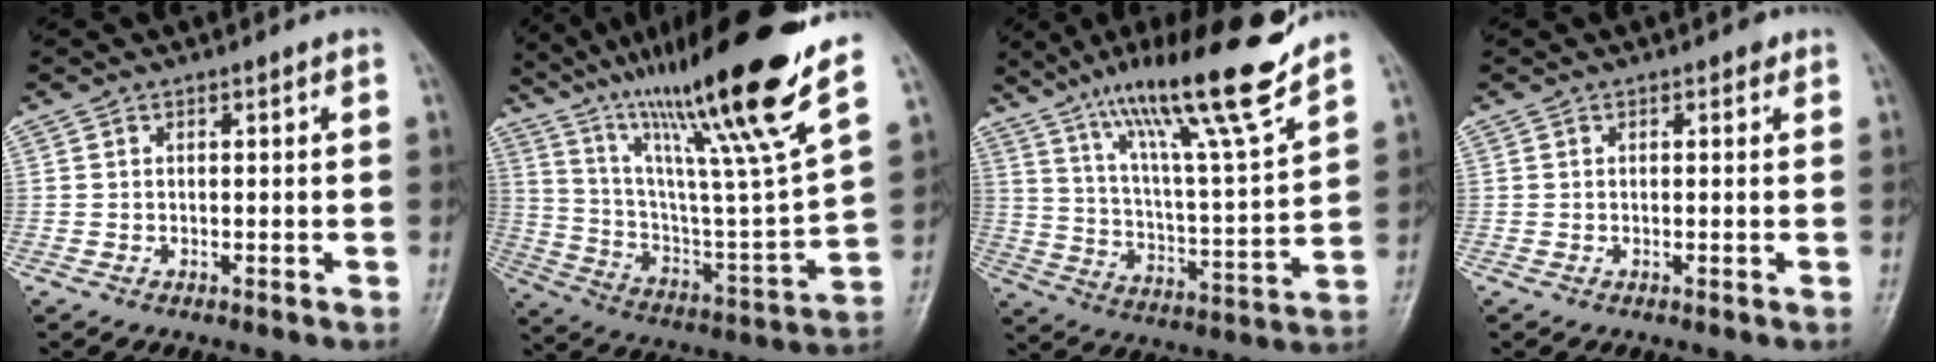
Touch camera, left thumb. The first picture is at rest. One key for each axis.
{"total": 29.5, "fx": 19.8, "fy": 2.0, "fz": 21.7, "tx": -0.346, "ty": -0.070, "tz": 0.341}
{"total": 20.1, "fx": 14.9, "fy": 1.4, "fz": 13.3, "tx": -0.198, "ty": -0.073, "tz": 0.253}
{"total": 0.8, "fx": 0.4, "fy": 0.5, "fz": 0.4, "tx": 0.003, "ty": 0.000, "tz": 0.000}